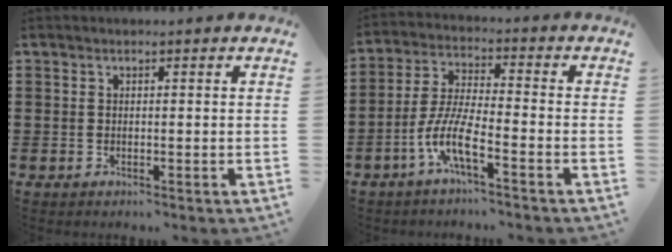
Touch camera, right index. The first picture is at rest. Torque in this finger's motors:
{"motor_torque": [2.14, 0.00, 0.87, 0.21]}